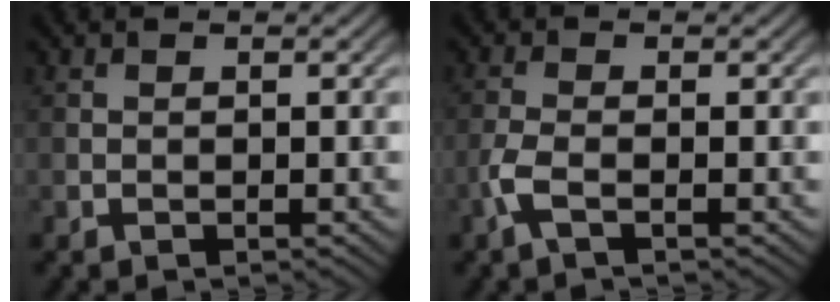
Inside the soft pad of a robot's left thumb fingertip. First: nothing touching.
{"total": 2.6, "force": [-1.3, 0.7, 2.2], "torque": [-0.056, 0.001, -0.037]}